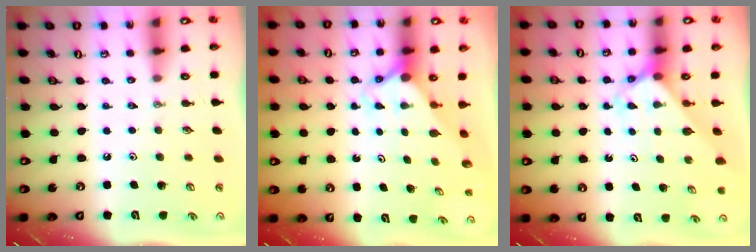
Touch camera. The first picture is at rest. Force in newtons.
{"total": 2.2, "press": 2.2, "slide": 0.1}
{"total": 2.6, "press": 2.6, "slide": 0.2}